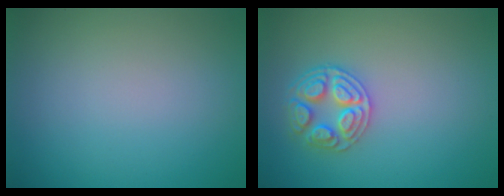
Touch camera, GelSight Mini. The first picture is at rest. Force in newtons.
{"total": 3.5, "press": 3.3, "slide": 1.1}